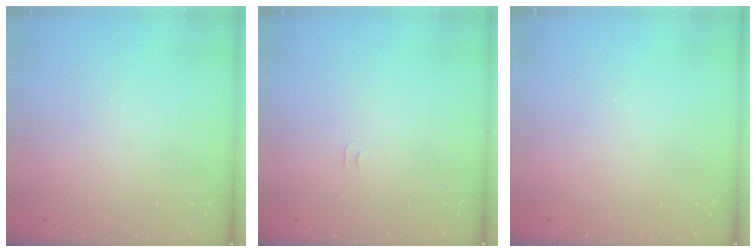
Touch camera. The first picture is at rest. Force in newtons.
{"total": 3.1, "press": 3.0, "slide": 0.5}
{"total": 0.0}